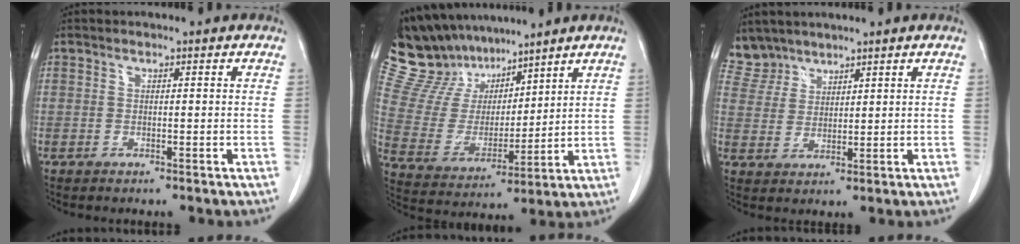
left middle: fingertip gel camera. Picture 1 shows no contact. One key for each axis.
{"total": 14.3, "fx": 12.5, "fy": 5.7, "fz": 4.0, "tx": -0.094, "ty": 0.024, "tz": 0.246}
{"total": 4.6, "fx": 4.2, "fy": 1.8, "fz": -0.6, "tx": 0.013, "ty": 0.003, "tz": 0.091}